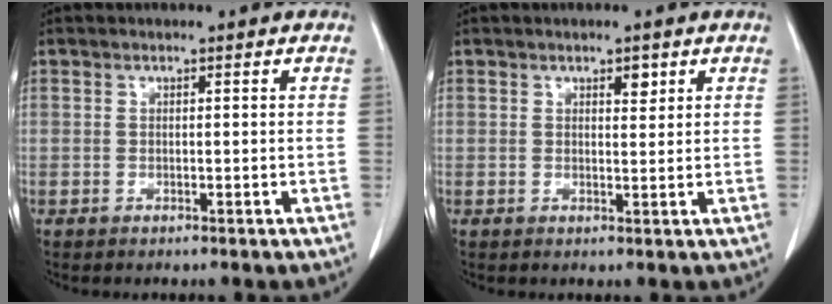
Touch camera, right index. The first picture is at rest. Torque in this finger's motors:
{"motor_torque": [0.01, 0.00, 0.00, 0.01]}